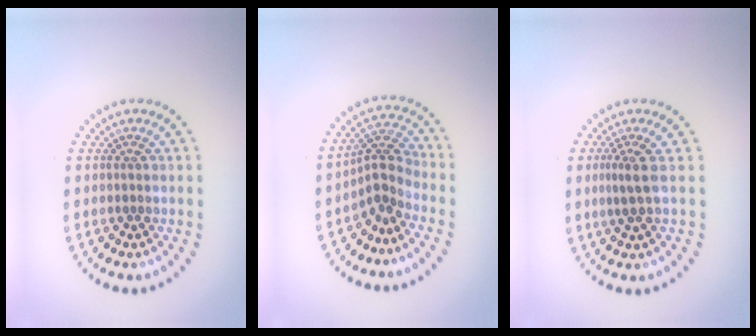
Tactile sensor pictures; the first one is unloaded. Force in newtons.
{"total": 2.9, "press": 2.0, "slide": 2.1}
{"total": 2.1, "press": 1.5, "slide": 1.4}